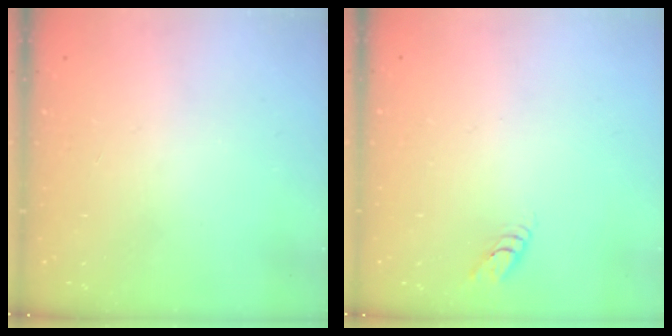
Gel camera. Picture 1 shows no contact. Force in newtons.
{"total": 2.8, "press": 2.8, "slide": 0.3}